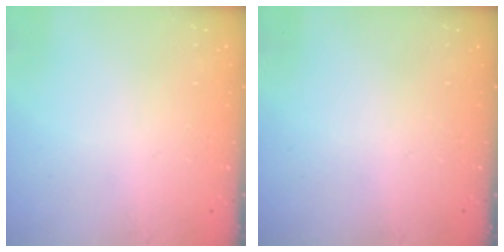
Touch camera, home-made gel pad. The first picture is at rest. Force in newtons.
{"total": 0.0}